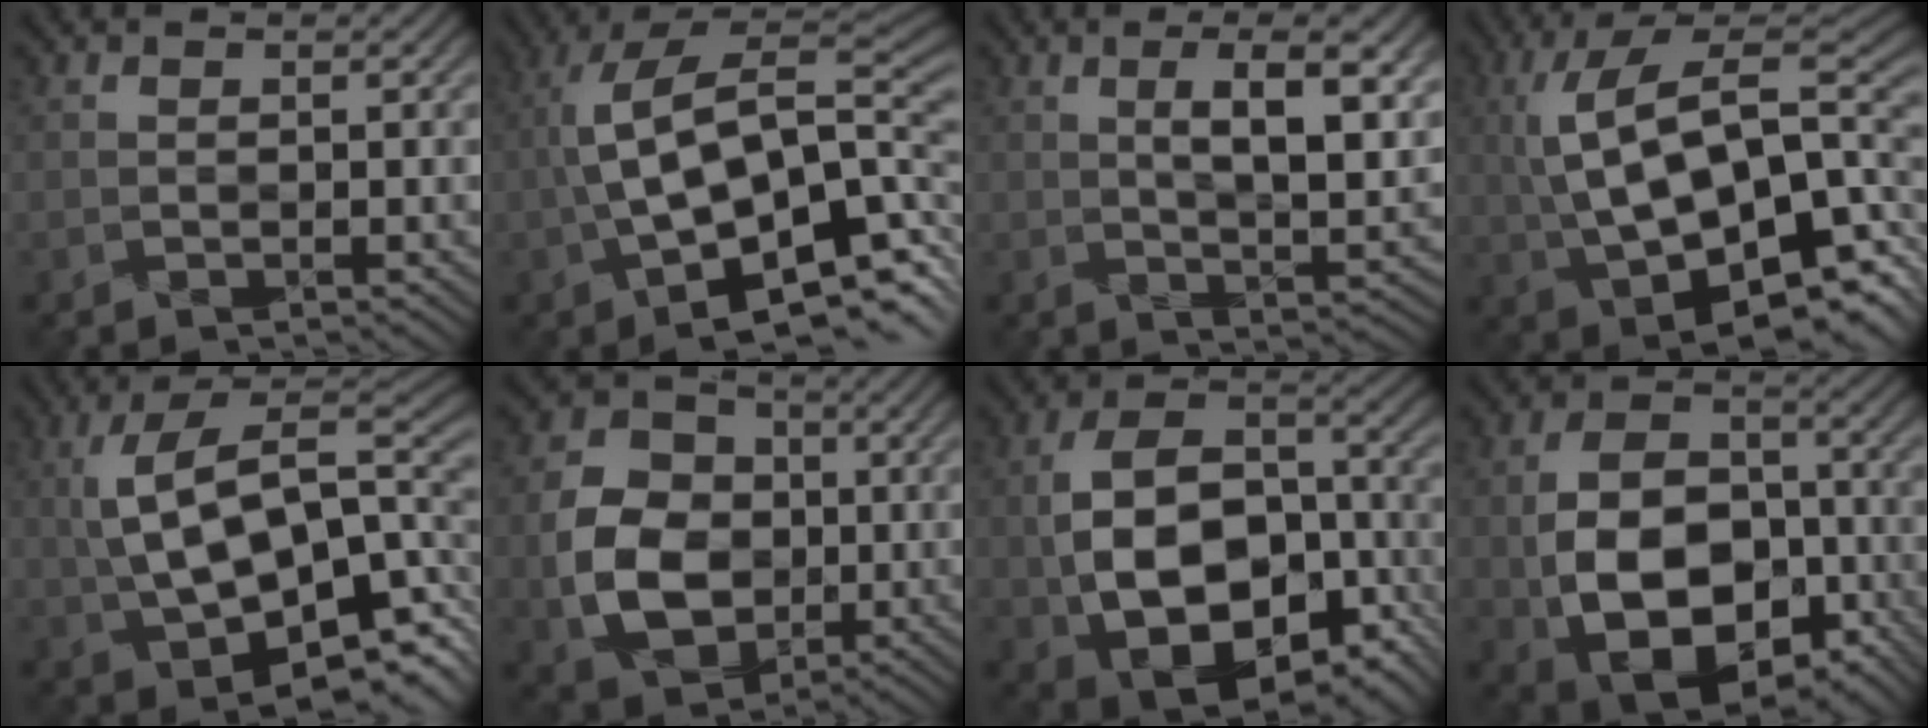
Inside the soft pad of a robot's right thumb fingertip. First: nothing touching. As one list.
[{"total": 16.4, "force": [-3.2, 7.1, 14.4], "torque": [-0.241, 0.002, -0.046]}, {"total": 7.5, "force": [2.9, 2.1, 6.6], "torque": [-0.105, 0.004, 0.046]}, {"total": 17.8, "force": [0.4, 8.5, 15.7], "torque": [-0.259, 0.009, 0.015]}, {"total": 16.1, "force": [0.5, 8.6, 13.7], "torque": [-0.224, -0.001, 0.024]}, {"total": 10.2, "force": [-1.1, 8.3, 5.9], "torque": [-0.138, 0.002, -0.025]}, {"total": 15.8, "force": [-4.6, 10.0, 11.3], "torque": [-0.197, -0.023, -0.071]}, {"total": 14.0, "force": [-4.2, 9.2, 9.7], "torque": [-0.181, -0.020, -0.078]}]